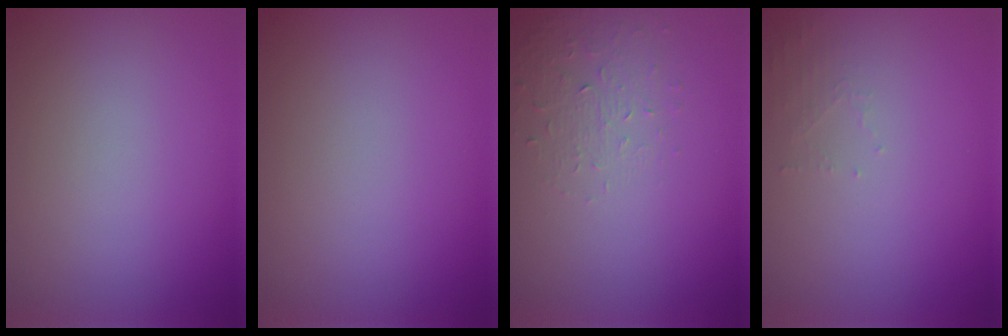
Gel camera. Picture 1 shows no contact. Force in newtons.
{"total": 0.0}
{"total": 1.4, "press": 0.7, "slide": 1.2}
{"total": 1.0, "press": 1.0, "slide": 0.2}